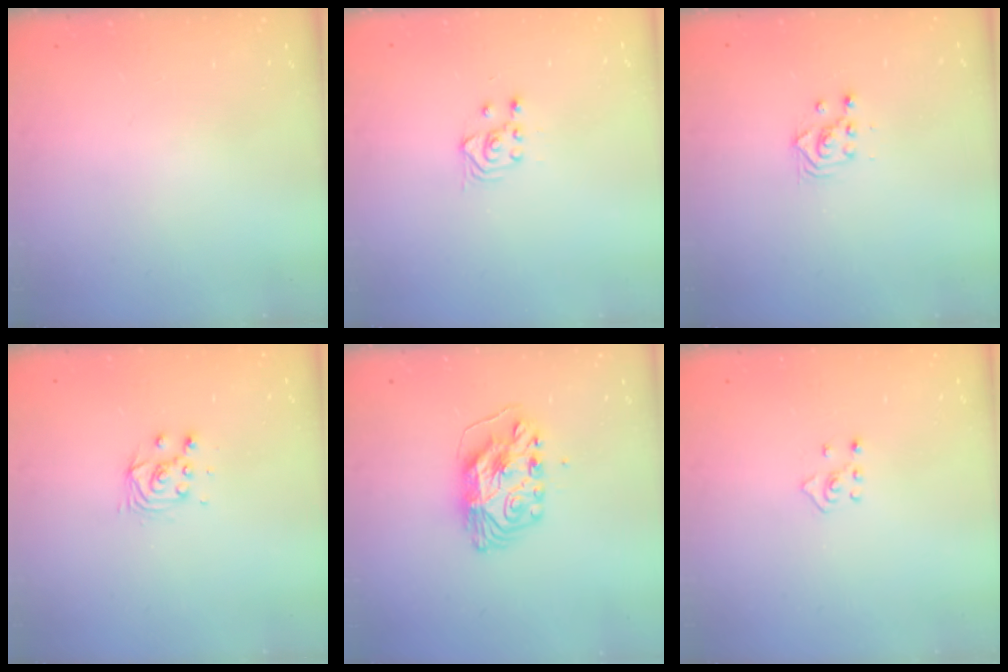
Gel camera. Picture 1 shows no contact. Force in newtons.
{"total": 3.3, "press": 3.0, "slide": 1.4}
{"total": 2.3, "press": 2.3, "slide": 0.1}
{"total": 5.5, "press": 5.5, "slide": 0.5}
{"total": 9.2, "press": 9.2, "slide": 0.9}
{"total": 4.2, "press": 4.1, "slide": 0.7}